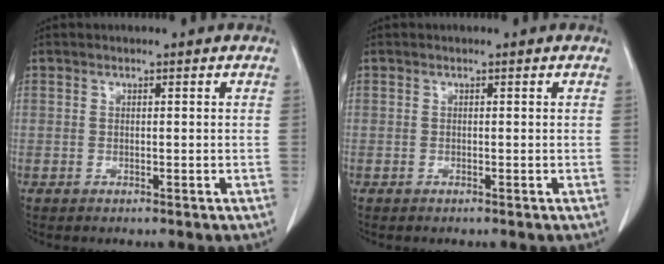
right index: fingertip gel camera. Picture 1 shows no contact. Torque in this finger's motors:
{"motor_torque": [0.07, -0.03, 0.05, 0.01]}